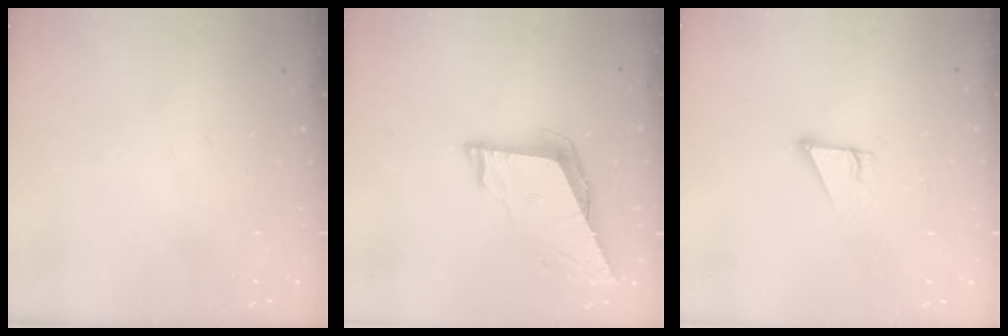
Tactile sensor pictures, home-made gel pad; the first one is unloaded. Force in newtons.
{"total": 7.5, "press": 7.5, "slide": 0.5}
{"total": 3.7, "press": 3.7, "slide": 0.2}